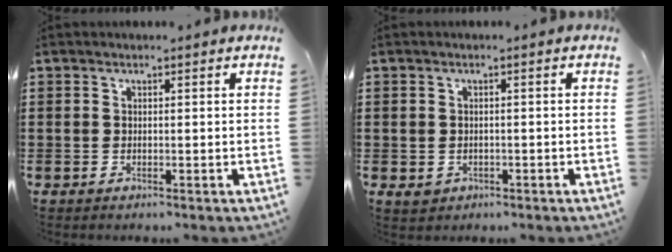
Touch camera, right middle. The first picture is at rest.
{"total": 1.4, "force": [-0.5, 1.2, 0.5], "torque": [-0.013, 0.001, -0.013]}